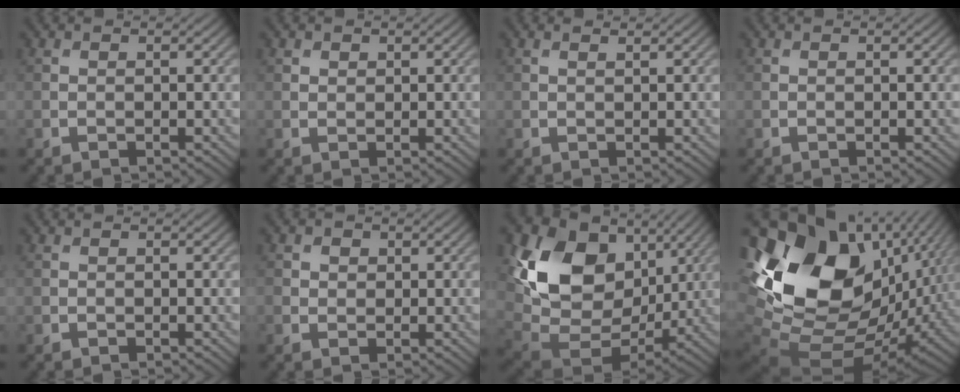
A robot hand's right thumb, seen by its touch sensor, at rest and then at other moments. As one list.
[{"total": 0.9, "force": [0.7, 0.6, 0.2], "torque": [-0.002, -0.002, 0.012]}, {"total": 0.8, "force": [0.6, 0.1, 0.5], "torque": [-0.012, 0.001, 0.010]}, {"total": 0.0}, {"total": 0.0}, {"total": 1.6, "force": [0.5, 1.5, 0.5], "torque": [-0.007, -0.002, 0.007]}, {"total": 16.6, "force": [5.2, 11.9, 10.3], "torque": [-0.226, 0.009, 0.107]}, {"total": 20.9, "force": [3.6, 14.4, 14.7], "torque": [-0.299, -0.012, 0.097]}]